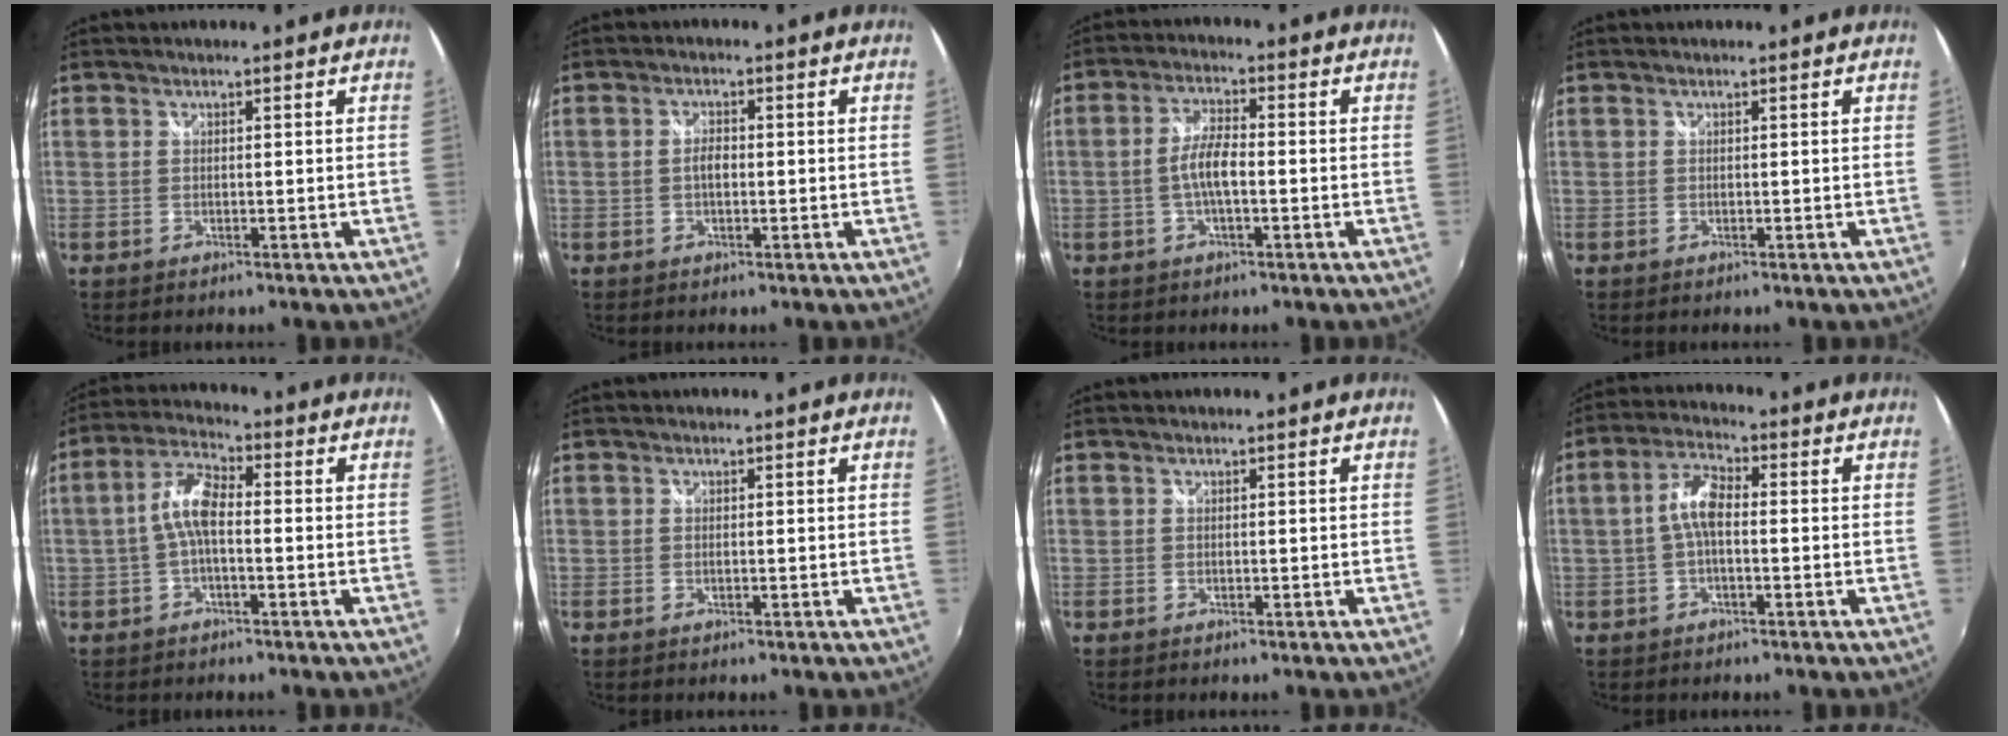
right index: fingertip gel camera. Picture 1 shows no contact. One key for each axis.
{"total": 2.0, "fx": -0.3, "fy": 1.0, "fz": 1.7, "tx": -0.032, "ty": 0.004, "tz": -0.007}
{"total": 5.1, "fx": -1.2, "fy": 1.4, "fz": 4.8, "tx": -0.097, "ty": 0.007, "tz": -0.022}
{"total": 0.0}
{"total": 6.3, "fx": -0.9, "fy": 2.3, "fz": 5.8, "tx": -0.125, "ty": 0.019, "tz": -0.022}
{"total": 0.0}
{"total": 0.0}
{"total": 5.4, "fx": -0.6, "fy": 2.1, "fz": 4.9, "tx": -0.104, "ty": 0.017, "tz": -0.014}